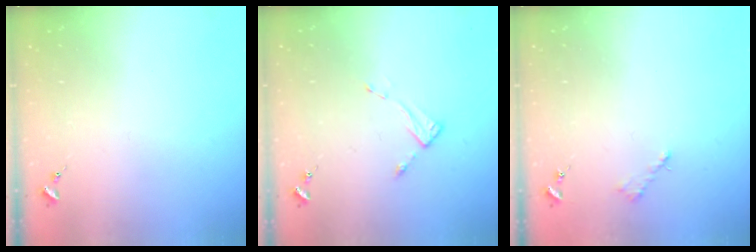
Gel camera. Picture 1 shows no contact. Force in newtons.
{"total": 2.6, "press": 2.6, "slide": 0.3}
{"total": 2.6, "press": 2.5, "slide": 0.3}